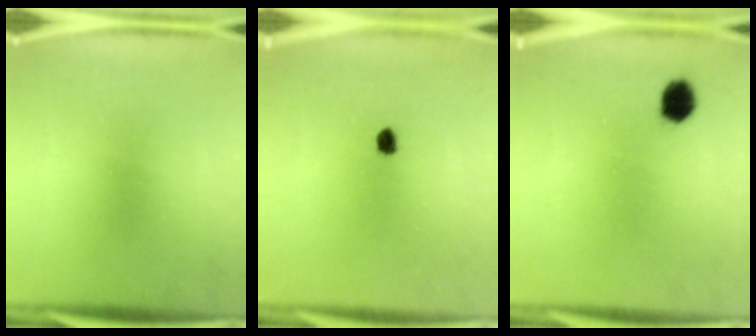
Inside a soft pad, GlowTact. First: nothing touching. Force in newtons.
{"total": 1.7}
{"total": 4.8}